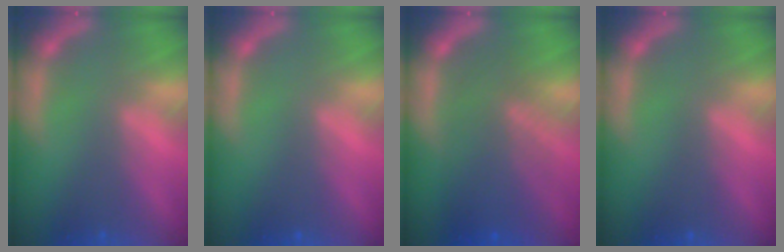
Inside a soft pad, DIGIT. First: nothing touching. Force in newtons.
{"total": 0.0}
{"total": 7.5}
{"total": 0.0}